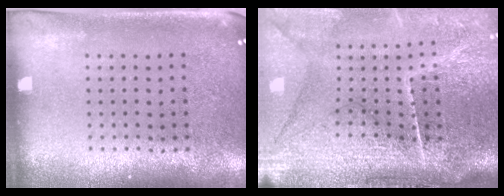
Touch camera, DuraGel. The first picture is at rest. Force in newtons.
{"total": 4.8, "press": 4.0, "slide": 2.7}